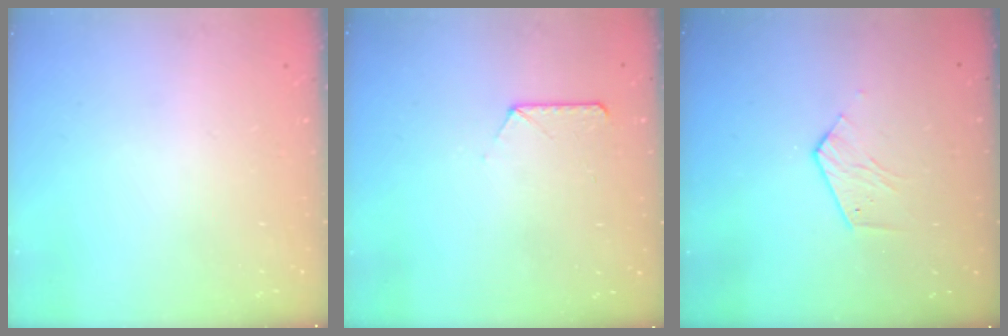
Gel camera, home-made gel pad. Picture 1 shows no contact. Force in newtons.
{"total": 6.9, "press": 6.9, "slide": 0.8}
{"total": 3.7, "press": 3.7, "slide": 0.3}